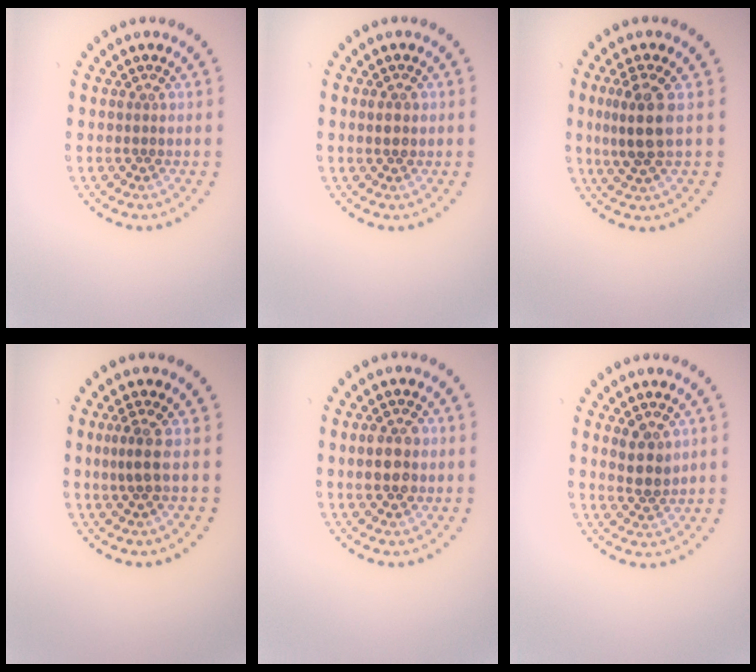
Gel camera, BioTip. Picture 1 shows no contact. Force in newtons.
{"total": 1.2, "press": 1.2, "slide": 0.3}
{"total": 3.6, "press": 3.3, "slide": 1.6}
{"total": 1.8, "press": 1.4, "slide": 1.1}
{"total": 2.9, "press": 2.9, "slide": 0.2}
{"total": 2.4, "press": 2.2, "slide": 1.0}